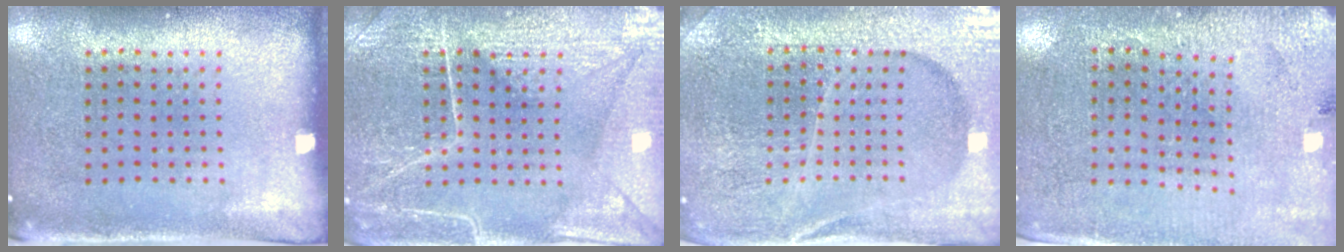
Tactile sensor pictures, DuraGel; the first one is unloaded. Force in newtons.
{"total": 4.0, "press": 4.0, "slide": 0.3}
{"total": 5.0, "press": 4.6, "slide": 1.9}
{"total": 2.9, "press": 2.8, "slide": 0.4}